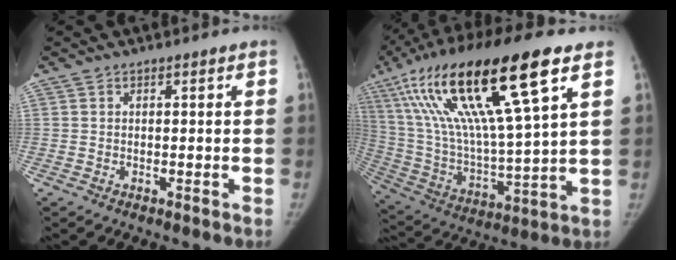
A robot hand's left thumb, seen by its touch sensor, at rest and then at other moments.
{"total": 29.8, "force": [13.4, 6.8, 25.7], "torque": [-0.508, -0.013, 0.245]}